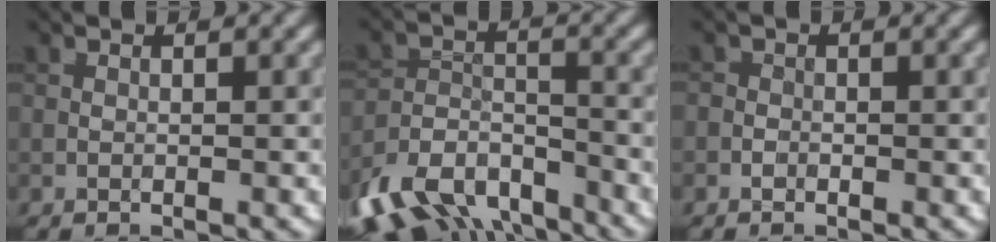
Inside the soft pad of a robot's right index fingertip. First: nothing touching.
{"total": 10.1, "force": [-7.9, 4.7, 4.1], "torque": [-0.080, -0.015, -0.136]}
{"total": 0.7, "force": [-0.4, 0.6, 0.1], "torque": [0.003, -0.002, -0.009]}